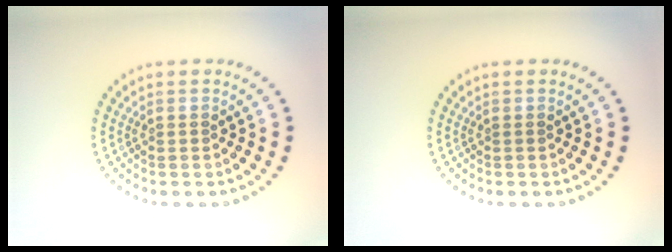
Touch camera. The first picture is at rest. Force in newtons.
{"total": 0.0}